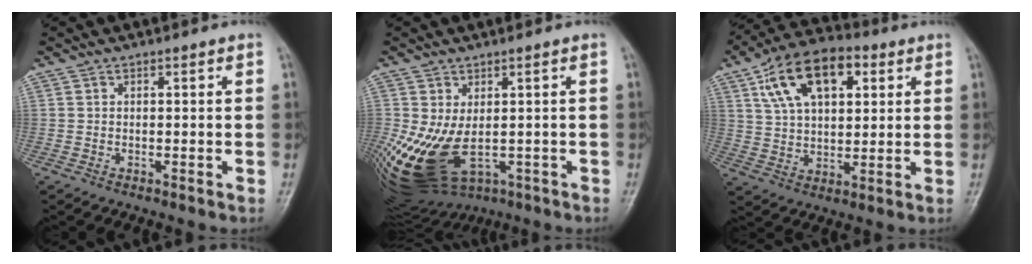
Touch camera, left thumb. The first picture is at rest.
{"total": 14.9, "force": [-2.3, 8.9, 11.7], "torque": [-0.233, -0.004, -0.008]}
{"total": 16.2, "force": [6.2, 9.1, 11.8], "torque": [-0.177, 0.003, 0.107]}